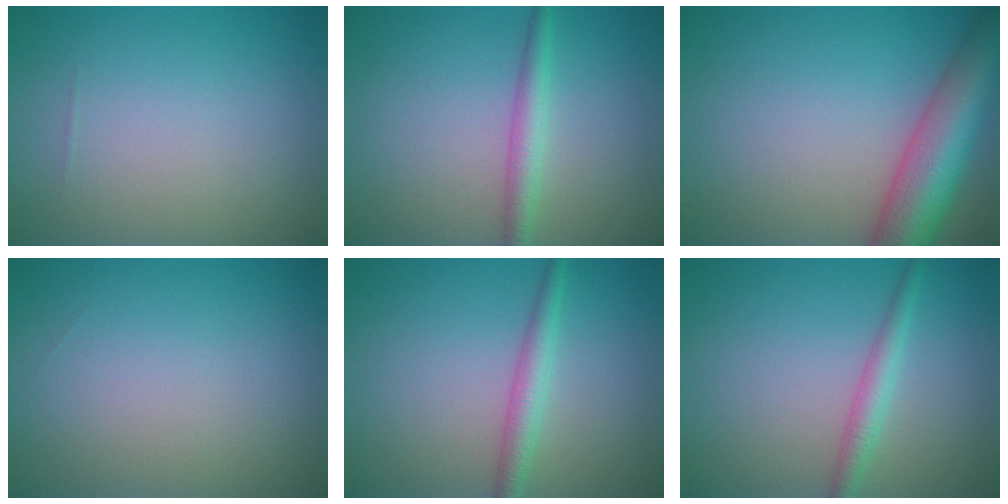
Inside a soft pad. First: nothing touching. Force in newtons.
{"total": 2.4, "press": 2.4, "slide": 0.1}
{"total": 8.9, "press": 8.9, "slide": 0.4}
{"total": 0.0}
{"total": 2.4, "press": 2.4, "slide": 0.0}
{"total": 2.3, "press": 2.3, "slide": 0.0}